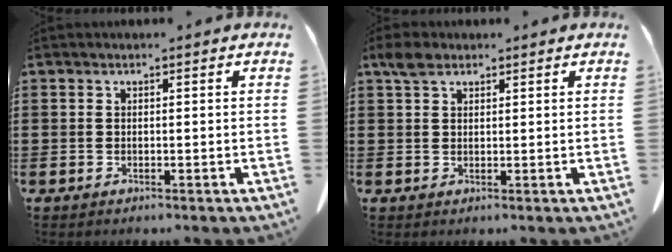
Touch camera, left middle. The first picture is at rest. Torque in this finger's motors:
{"motor_torque": [0.46, 0.22, 0.20, 0.02]}